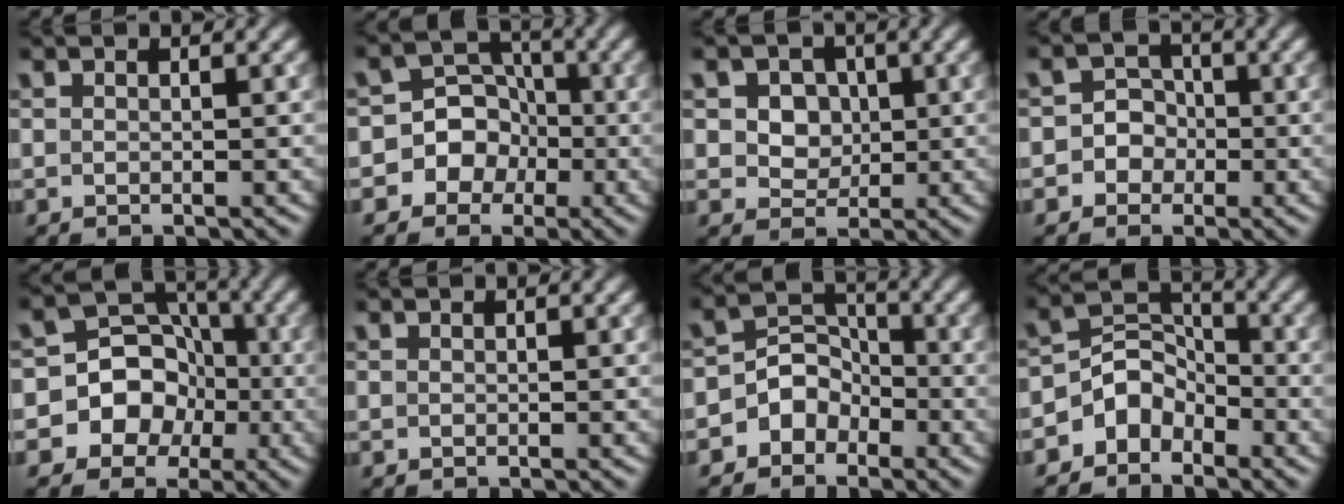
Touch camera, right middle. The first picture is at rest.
{"total": 8.4, "force": [-3.1, 7.7, 1.4], "torque": [-0.004, 0.015, -0.078]}
{"total": 5.0, "force": [1.5, 4.1, 2.5], "torque": [-0.036, 0.012, 0.018]}
{"total": 3.8, "force": [-0.9, 3.6, 0.7], "torque": [0.023, 0.020, -0.038]}
{"total": 9.7, "force": [-3.5, 8.7, 2.5], "torque": [-0.028, 0.013, -0.081]}
{"total": 0.0}
{"total": 3.7, "force": [-2.0, 3.0, 0.9], "torque": [0.021, 0.017, -0.055]}
{"total": 3.5, "force": [-2.4, 2.4, 0.9], "torque": [-0.008, 0.010, -0.049]}